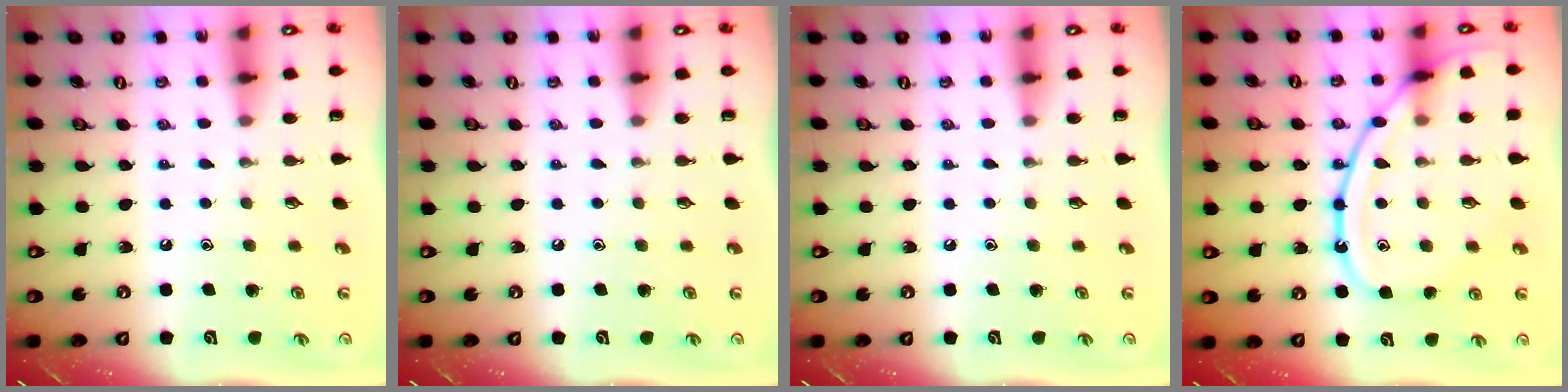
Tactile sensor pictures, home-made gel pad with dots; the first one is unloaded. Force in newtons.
{"total": 0.0}
{"total": 0.0}
{"total": 16.8, "press": 16.7, "slide": 1.4}